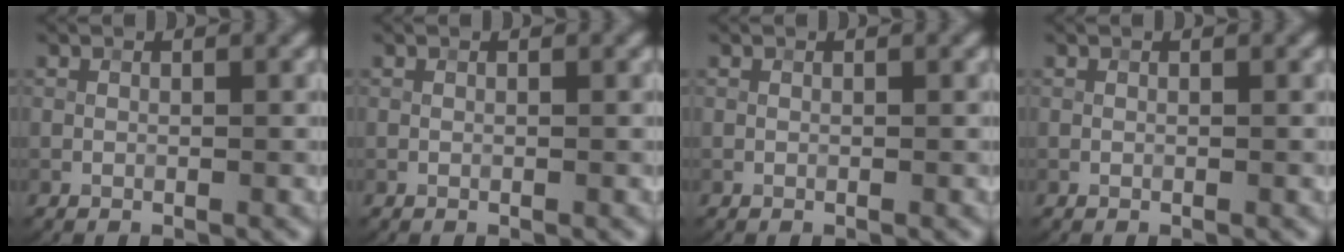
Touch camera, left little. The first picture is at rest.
{"total": 0.0}
{"total": 0.0}
{"total": 0.0}